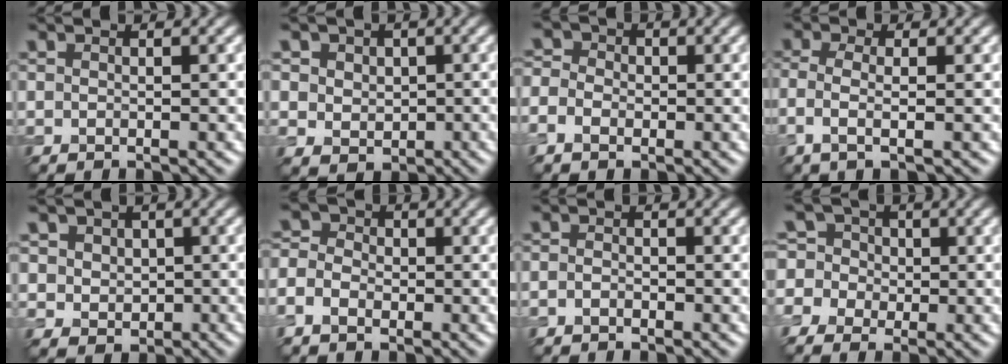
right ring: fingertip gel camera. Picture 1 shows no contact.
{"total": 5.0, "force": [1.3, 4.3, 2.3], "torque": [-0.041, 0.018, 0.010]}
{"total": 3.5, "force": [-1.1, 3.0, 1.6], "torque": [-0.019, 0.007, -0.033]}
{"total": 2.6, "force": [-0.5, 1.0, 2.4], "torque": [-0.060, -0.007, -0.006]}
{"total": 3.6, "force": [0.8, 3.2, 1.5], "torque": [-0.024, 0.008, 0.009]}
{"total": 4.0, "force": [-1.5, 3.2, 1.8], "torque": [-0.026, 0.001, -0.035]}
{"total": 1.0, "force": [-0.7, 0.6, 0.5], "torque": [-0.009, 0.001, -0.017]}
{"total": 5.8, "force": [-1.8, 5.1, 2.2], "torque": [-0.044, 0.025, -0.064]}